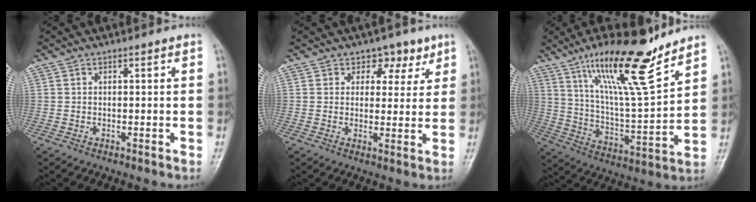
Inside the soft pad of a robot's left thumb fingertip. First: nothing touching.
{"total": 5.2, "force": [3.2, 3.9, 1.4], "torque": [0.016, -0.012, 0.044]}
{"total": 19.1, "force": [13.1, 3.3, 13.4], "torque": [-0.208, -0.074, 0.233]}